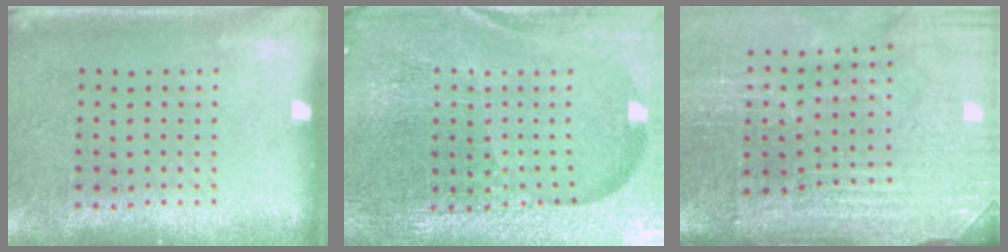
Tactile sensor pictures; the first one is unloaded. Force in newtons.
{"total": 5.6, "press": 5.1, "slide": 2.3}
{"total": 4.3, "press": 3.7, "slide": 2.2}